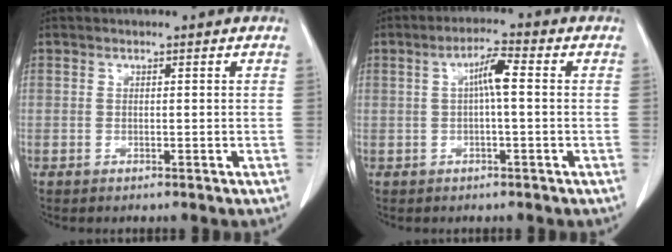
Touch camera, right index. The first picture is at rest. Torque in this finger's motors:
{"motor_torque": [0.51, -0.06, 0.32, 0.08]}